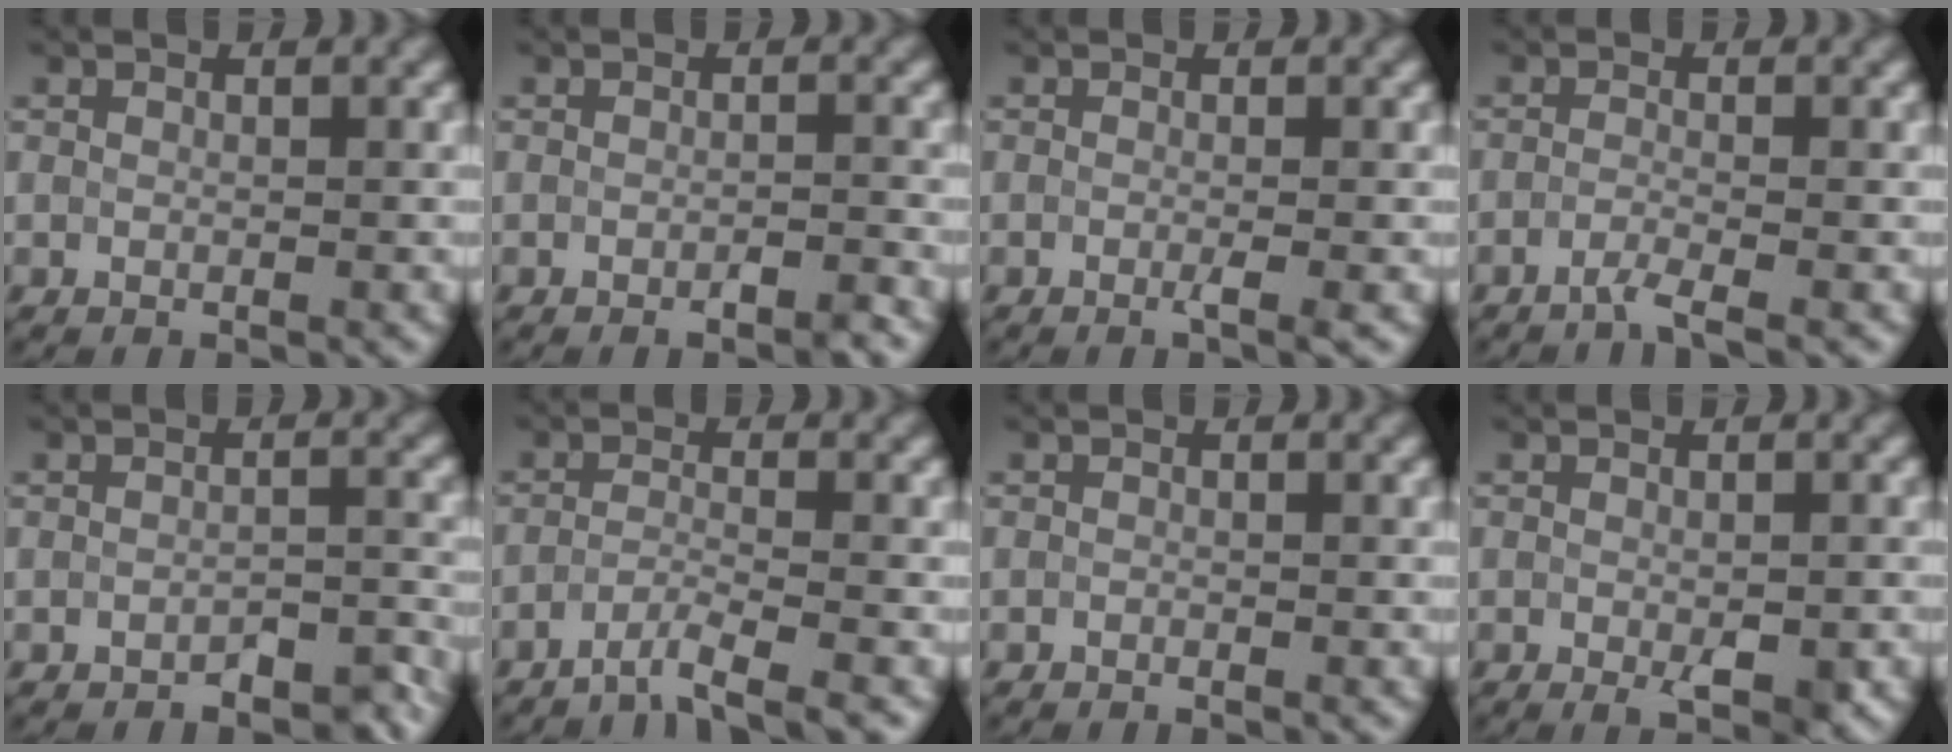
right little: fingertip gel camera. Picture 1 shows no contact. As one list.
[{"total": 1.8, "force": [-1.8, -0.1, 0.5], "torque": [-0.009, -0.002, -0.028]}, {"total": 1.2, "force": [-0.8, 0.1, 0.8], "torque": [-0.011, -0.007, -0.014]}, {"total": 1.9, "force": [-1.8, -0.2, 0.4], "torque": [-0.005, -0.003, -0.044]}, {"total": 3.2, "force": [-3.1, 0.4, 0.4], "torque": [-0.004, 0.004, -0.044]}, {"total": 2.9, "force": [-2.7, -0.1, 1.0], "torque": [-0.018, -0.001, -0.061]}, {"total": 1.0, "force": [-1.0, -0.1, -0.2], "torque": [0.003, -0.008, -0.014]}, {"total": 2.7, "force": [-1.5, 0.5, 2.2], "torque": [-0.044, -0.009, -0.019]}]